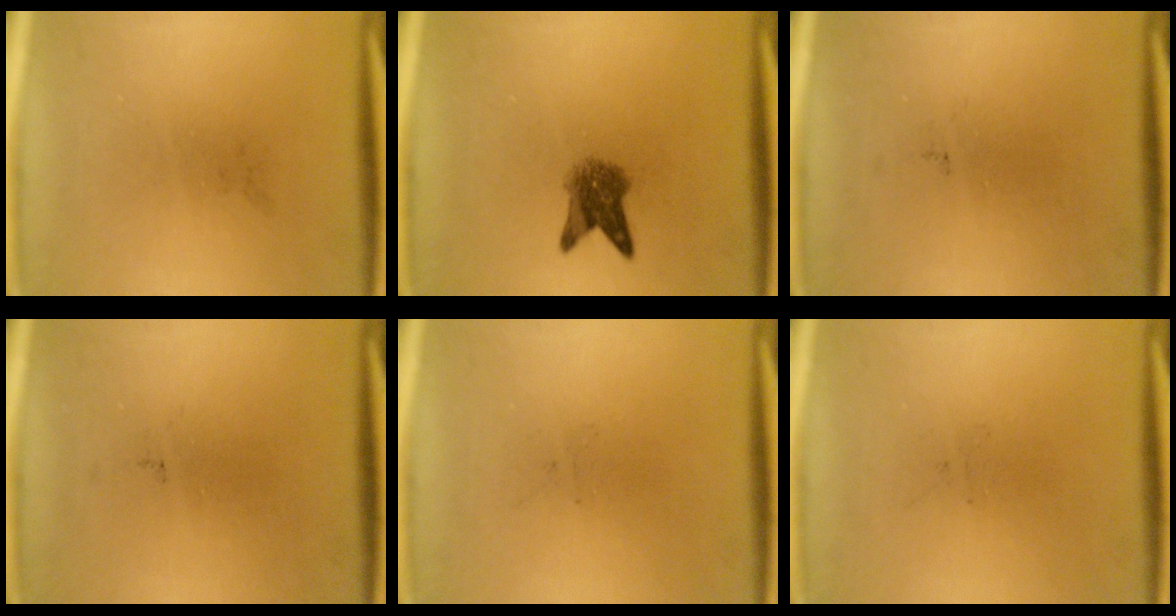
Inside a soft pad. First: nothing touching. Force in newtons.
{"total": 4.1}
{"total": 0.0}
{"total": 0.0}
{"total": 0.0}
{"total": 0.0}